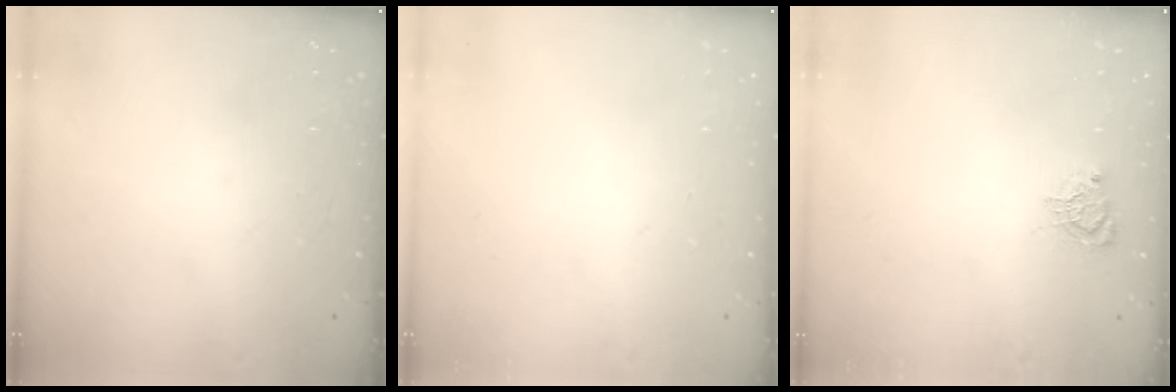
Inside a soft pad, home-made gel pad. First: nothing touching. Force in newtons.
{"total": 0.0}
{"total": 4.5, "press": 4.4, "slide": 0.5}